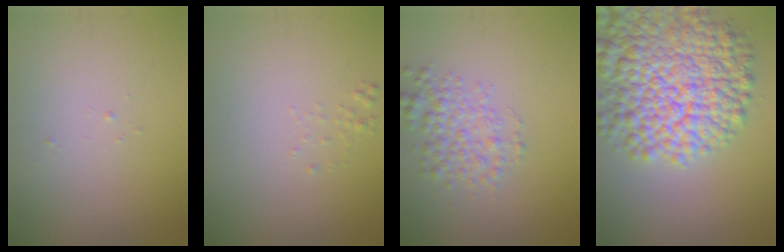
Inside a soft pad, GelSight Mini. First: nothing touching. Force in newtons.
{"total": 0.5, "press": 0.5, "slide": 0.0}
{"total": 3.1, "press": 3.1, "slide": 0.1}
{"total": 11.6, "press": 11.6, "slide": 0.6}